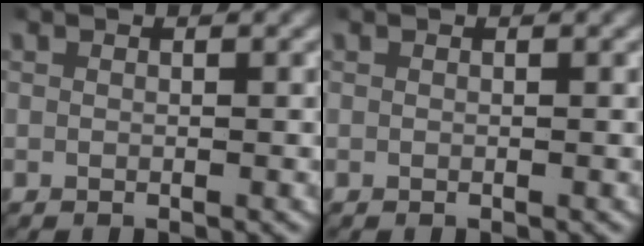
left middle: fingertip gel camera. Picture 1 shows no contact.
{"total": 0.0}